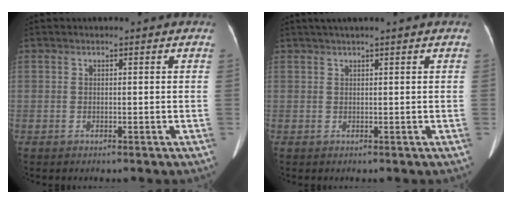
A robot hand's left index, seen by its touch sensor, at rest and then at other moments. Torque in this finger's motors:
{"motor_torque": [0.23, -0.30, 0.14, 0.06]}